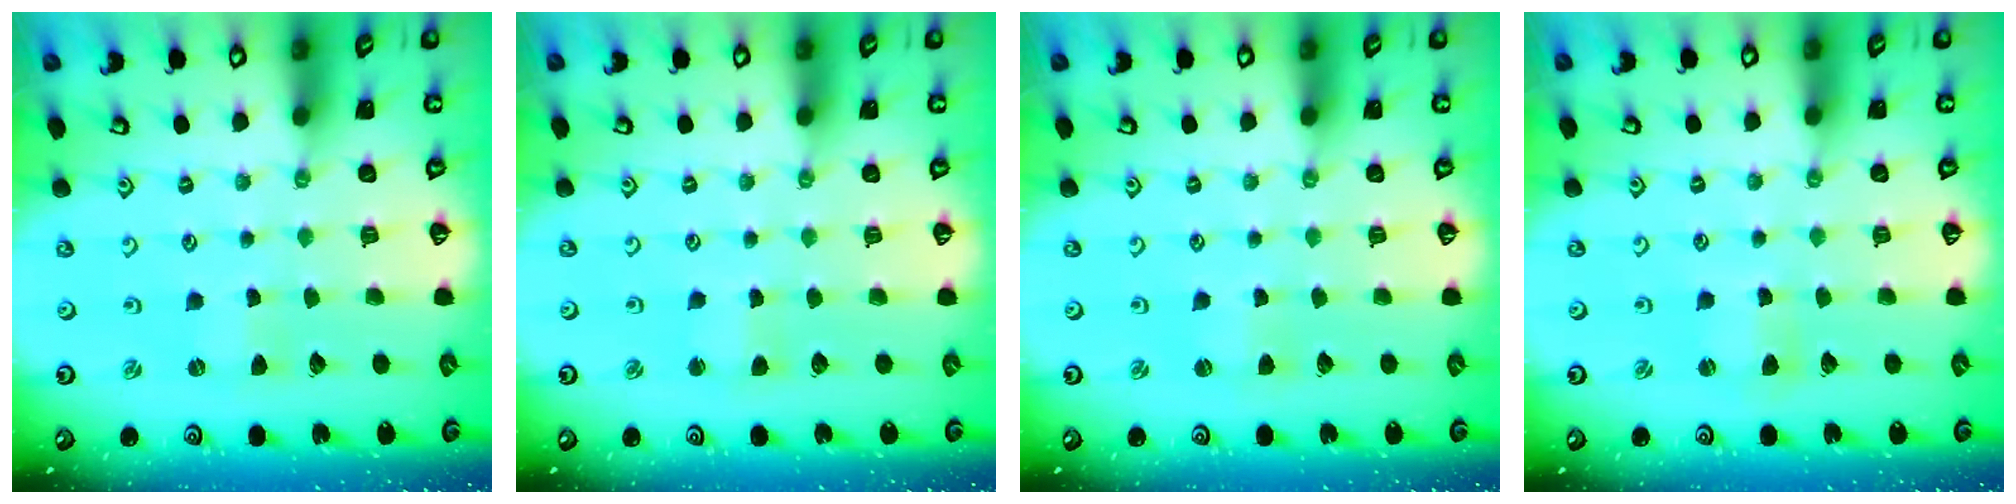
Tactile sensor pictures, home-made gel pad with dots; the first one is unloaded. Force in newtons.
{"total": 2.8, "press": 2.7, "slide": 0.6}
{"total": 1.0, "press": 1.0, "slide": 0.1}
{"total": 1.9, "press": 1.9, "slide": 0.3}